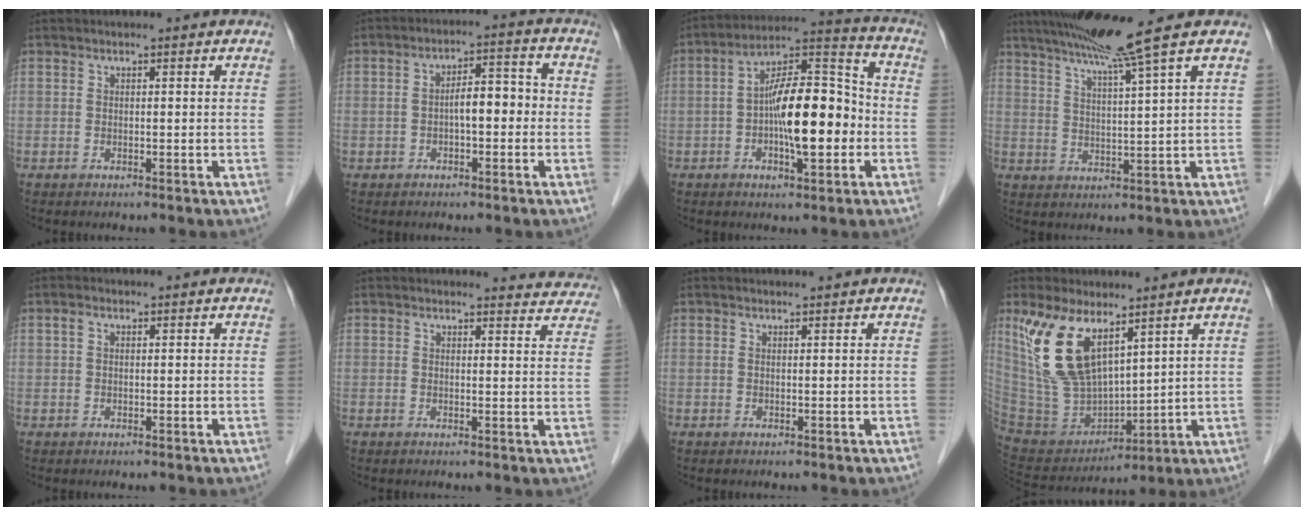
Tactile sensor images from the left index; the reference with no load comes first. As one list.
[{"total": 5.4, "force": [-1.1, 2.3, 4.8], "torque": [-0.082, 0.034, -0.015]}, {"total": 13.5, "force": [-2.7, 4.1, 12.6], "torque": [-0.219, 0.025, -0.044]}, {"total": 8.9, "force": [6.4, -2.6, 5.6], "torque": [-0.095, 0.002, 0.106]}, {"total": 1.0, "force": [0.4, 0.7, 0.6], "torque": [-0.017, 0.012, 0.009]}, {"total": 7.6, "force": [7.4, 1.6, 0.0], "torque": [0.029, -0.019, 0.053]}, {"total": 0.7, "force": [0.6, 0.0, 0.1], "torque": [-0.011, 0.004, 0.015]}, {"total": 12.9, "force": [7.3, 5.2, 9.2], "torque": [-0.198, 0.004, 0.161]}]